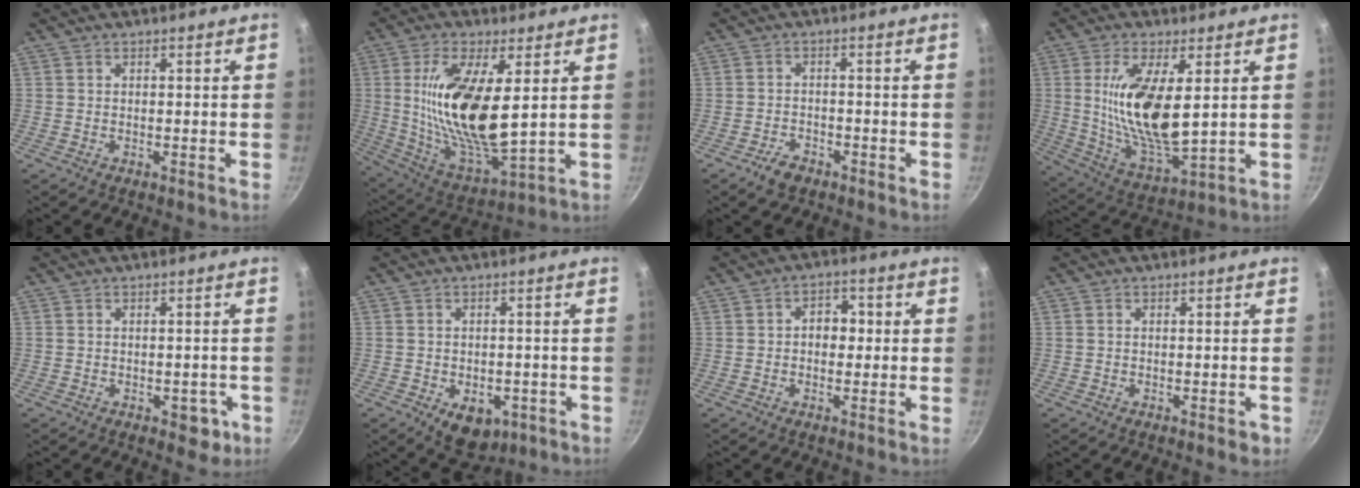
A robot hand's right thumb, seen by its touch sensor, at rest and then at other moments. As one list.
[{"total": 20.3, "force": [3.5, 7.7, 18.5], "torque": [-0.351, -0.032, 0.073]}, {"total": 3.7, "force": [-2.6, 2.0, 1.8], "torque": [-0.030, 0.021, -0.043]}, {"total": 16.7, "force": [3.0, 6.5, 15.1], "torque": [-0.285, -0.028, 0.064]}, {"total": 4.2, "force": [-1.6, 2.6, 2.9], "torque": [-0.012, 0.014, -0.010]}, {"total": 8.1, "force": [-3.1, 5.4, 5.2], "torque": [-0.044, 0.007, -0.028]}, {"total": 4.9, "force": [0.2, 3.7, 3.2], "torque": [-0.016, 0.012, -0.003]}, {"total": 1.9, "force": [-0.7, 0.9, 1.4], "torque": [-0.013, 0.005, -0.008]}]